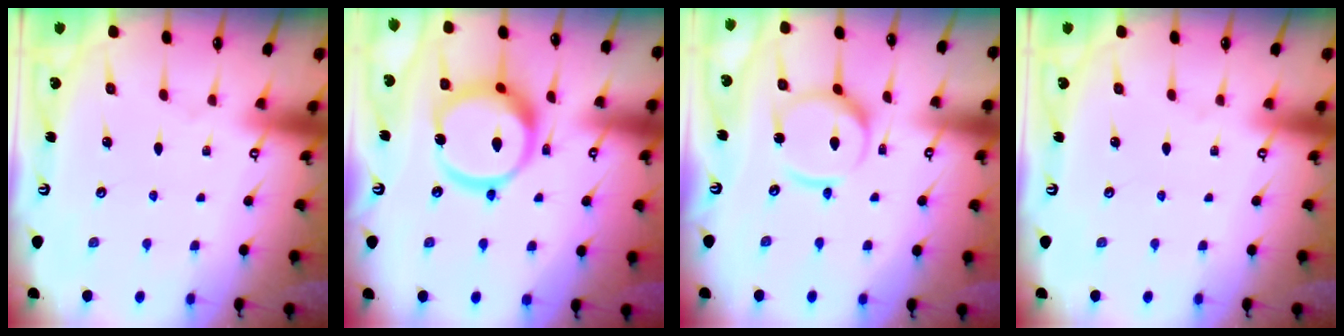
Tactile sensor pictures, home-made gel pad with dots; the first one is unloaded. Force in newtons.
{"total": 18.8, "press": 18.7, "slide": 2.0}
{"total": 11.4, "press": 11.4, "slide": 1.1}
{"total": 0.0}